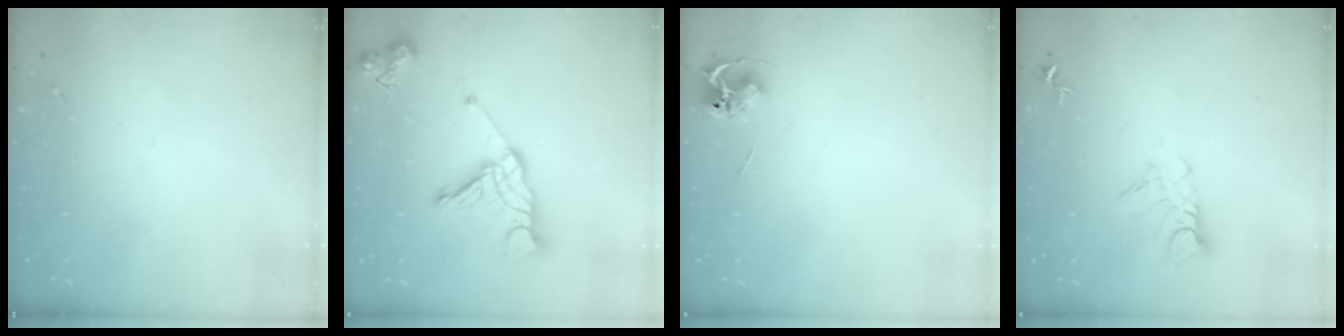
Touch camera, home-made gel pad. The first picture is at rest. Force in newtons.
{"total": 15.6, "press": 15.6, "slide": 1.2}
{"total": 6.5, "press": 6.5, "slide": 0.5}
{"total": 5.9, "press": 5.9, "slide": 0.5}